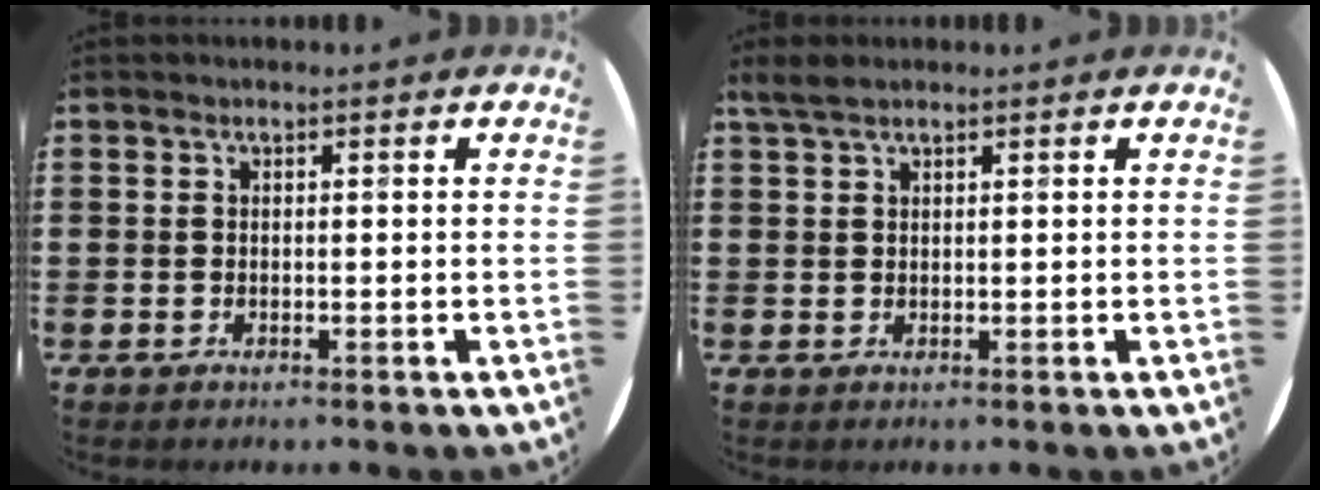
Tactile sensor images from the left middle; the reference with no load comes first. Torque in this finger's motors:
{"motor_torque": [0.48, -0.37, 0.08, 0.04]}